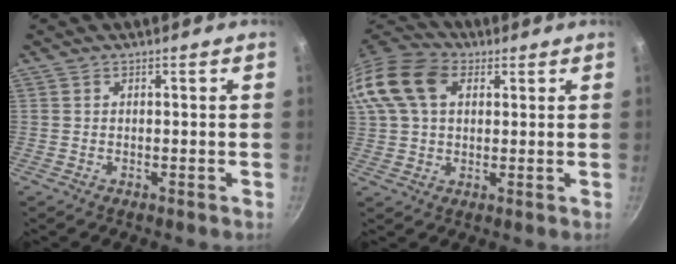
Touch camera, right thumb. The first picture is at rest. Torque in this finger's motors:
{"motor_torque": [-0.80, 1.14, 0.33, -0.28, 0.13]}